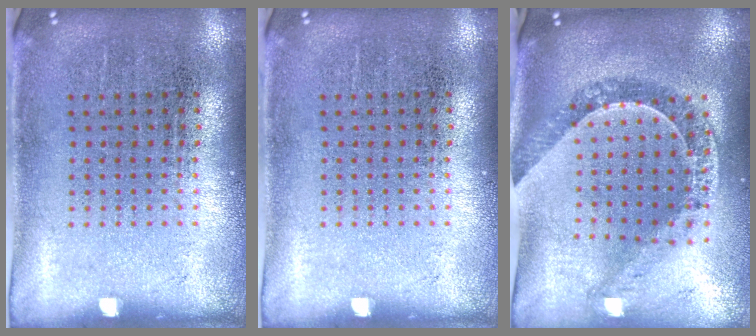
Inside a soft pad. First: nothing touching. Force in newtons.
{"total": 0.0}
{"total": 1.1, "press": 1.1, "slide": 0.3}